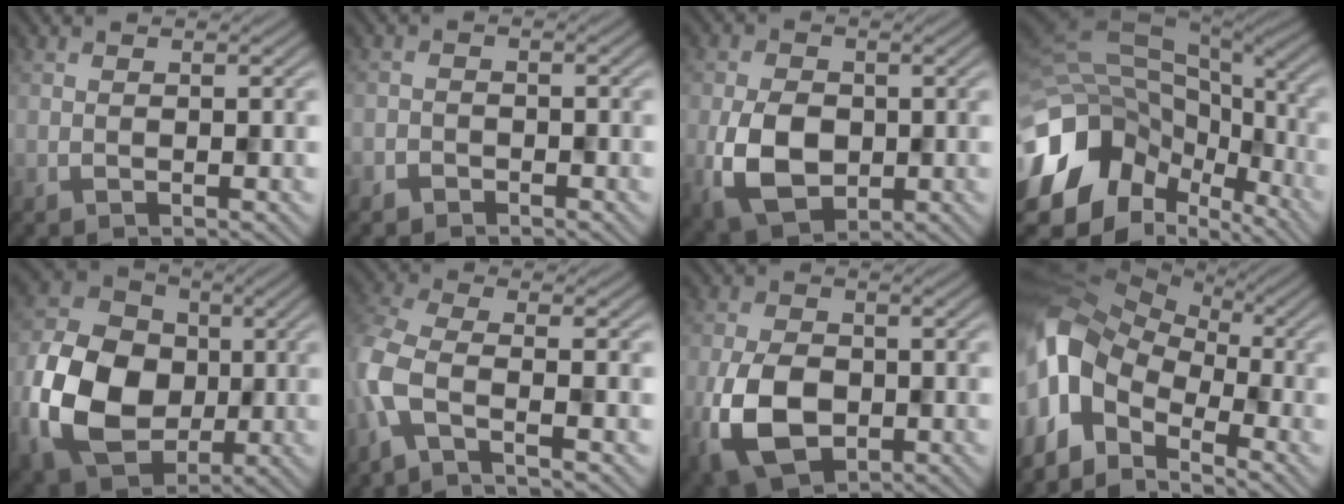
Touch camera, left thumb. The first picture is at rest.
{"total": 1.4, "force": [-1.1, 0.8, -0.4], "torque": [0.014, 0.001, -0.022]}
{"total": 7.1, "force": [-1.5, 5.1, 4.7], "torque": [-0.100, -0.015, -0.028]}
{"total": 15.3, "force": [-5.7, 9.5, 10.4], "torque": [-0.262, -0.018, -0.087]}
{"total": 12.9, "force": [-2.3, 10.0, 7.8], "torque": [-0.189, -0.009, -0.056]}
{"total": 5.3, "force": [-2.7, 1.6, 4.3], "torque": [-0.104, -0.003, -0.075]}
{"total": 9.0, "force": [-3.0, 5.9, 6.1], "torque": [-0.144, -0.022, -0.057]}
{"total": 11.9, "force": [-3.2, 7.8, 8.4], "torque": [-0.198, -0.004, -0.073]}